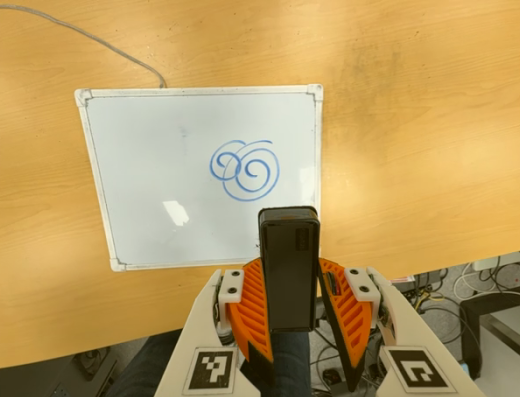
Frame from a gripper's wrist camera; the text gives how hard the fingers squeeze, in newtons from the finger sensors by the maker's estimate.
{"total": 5.3, "left": 5.3, "right": 5.3}